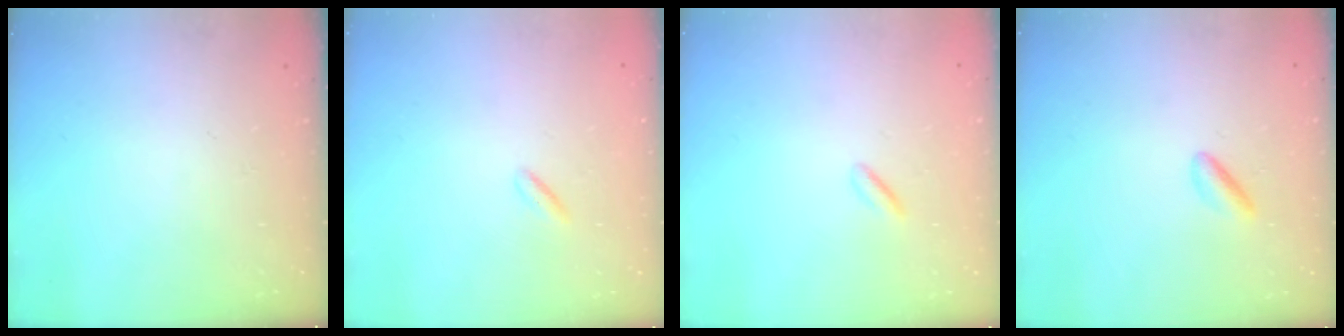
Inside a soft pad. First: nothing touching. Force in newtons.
{"total": 1.3, "press": 1.1, "slide": 0.6}
{"total": 1.8, "press": 1.6, "slide": 0.8}
{"total": 2.1, "press": 2.0, "slide": 0.8}